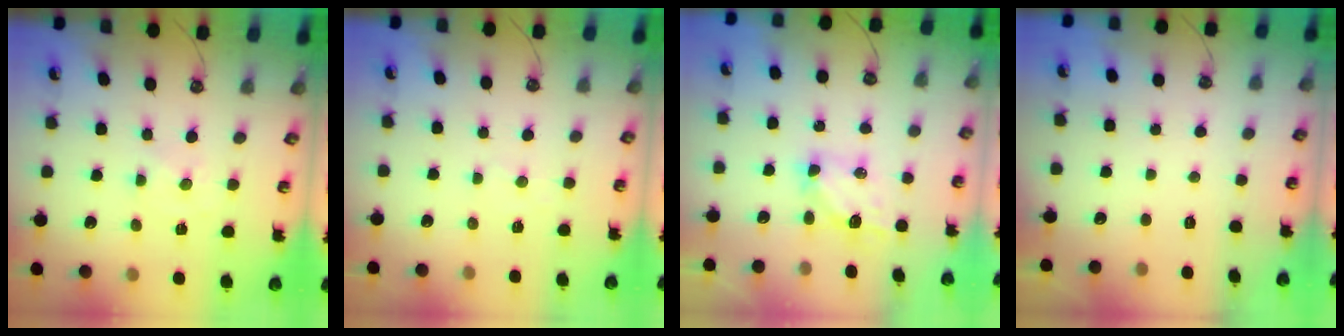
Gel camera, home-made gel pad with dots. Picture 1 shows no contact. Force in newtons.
{"total": 1.4, "press": 1.4, "slide": 0.2}
{"total": 5.8, "press": 5.8, "slide": 0.2}
{"total": 0.0}